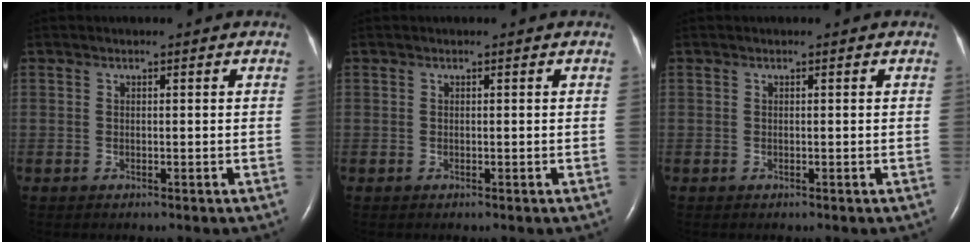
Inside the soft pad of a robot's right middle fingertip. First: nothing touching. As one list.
[{"total": 0.0}, {"total": 0.0}]